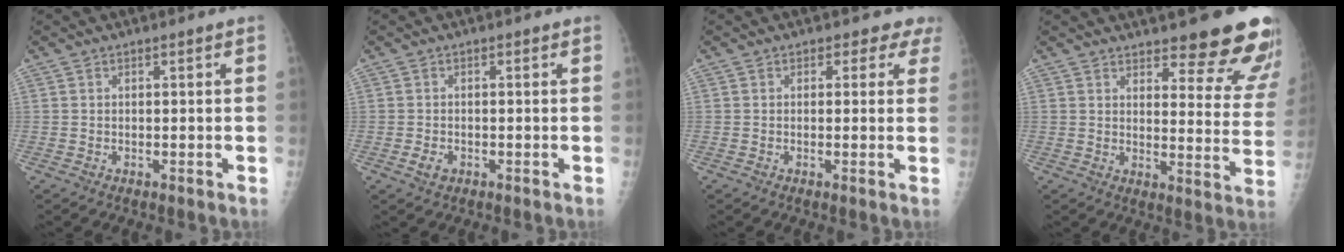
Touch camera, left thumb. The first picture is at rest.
{"total": 2.1, "force": [-0.9, 1.5, 1.2], "torque": [-0.018, 0.001, -0.013]}
{"total": 2.3, "force": [1.5, 1.7, 0.5], "torque": [0.022, -0.006, 0.001]}
{"total": 17.2, "force": [14.0, 4.5, 8.8], "torque": [-0.067, -0.100, 0.161]}